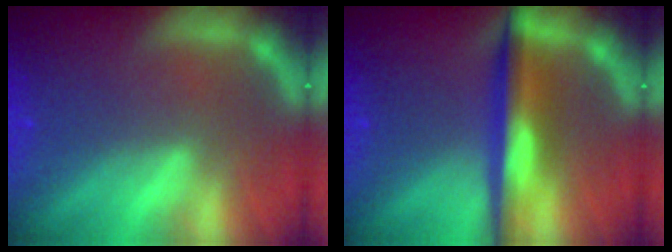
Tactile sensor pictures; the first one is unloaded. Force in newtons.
{"total": 6.0}